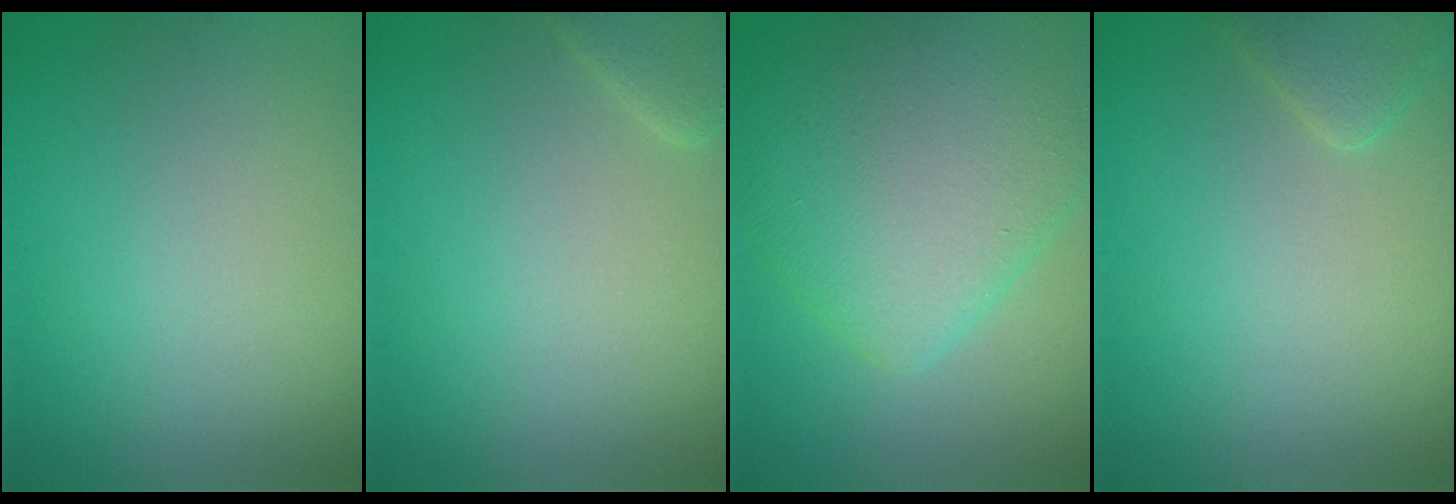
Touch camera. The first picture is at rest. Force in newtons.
{"total": 1.6, "press": 1.6, "slide": 0.1}
{"total": 9.5, "press": 9.5, "slide": 0.4}
{"total": 1.9, "press": 1.9, "slide": 0.1}